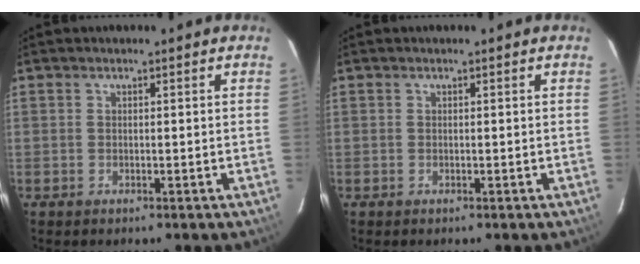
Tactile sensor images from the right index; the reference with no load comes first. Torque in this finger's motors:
{"motor_torque": [0.00, 0.00, 0.00, 0.00]}